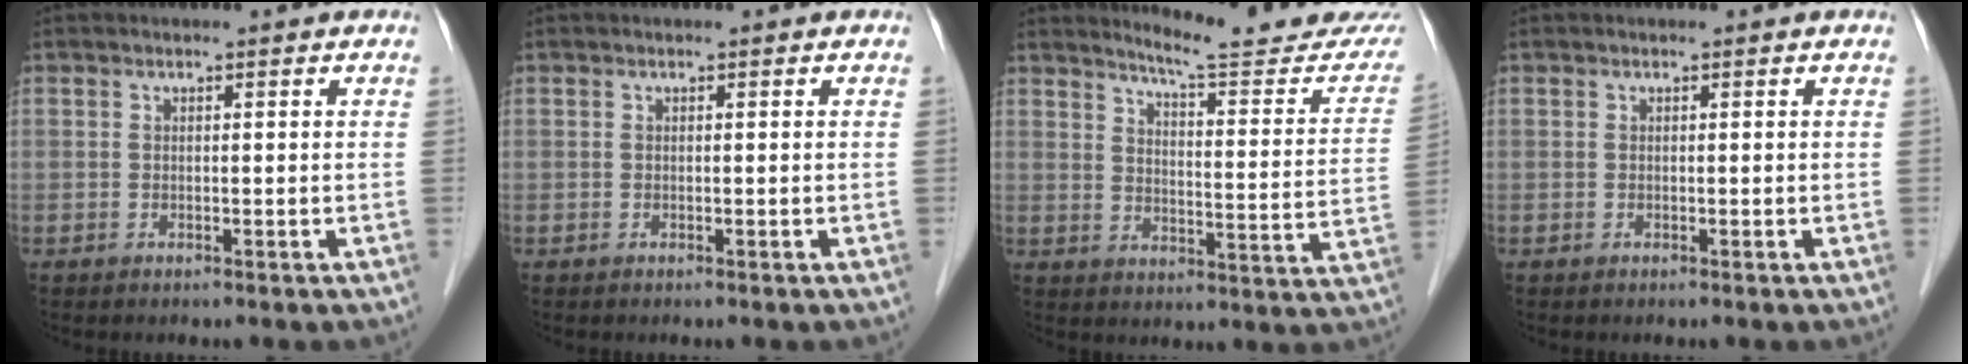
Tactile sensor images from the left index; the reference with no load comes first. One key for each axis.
{"total": 0.0}
{"total": 17.1, "fx": 16.1, "fy": 0.7, "fz": 5.5, "tx": -0.070, "ty": -0.084, "tz": 0.194}
{"total": 0.0}